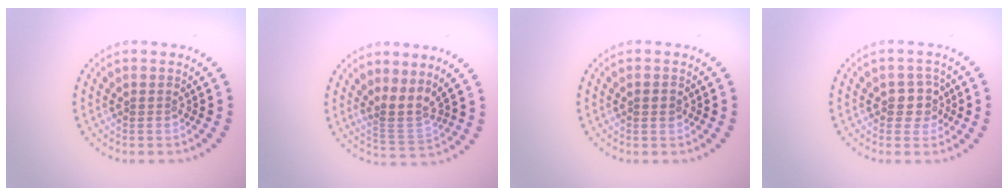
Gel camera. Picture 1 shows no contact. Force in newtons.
{"total": 2.7, "press": 1.8, "slide": 2.0}
{"total": 1.2, "press": 1.1, "slide": 0.2}
{"total": 2.4, "press": 2.1, "slide": 1.1}